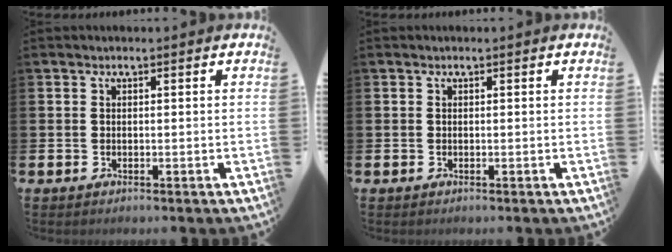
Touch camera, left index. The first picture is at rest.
{"total": 0.0}